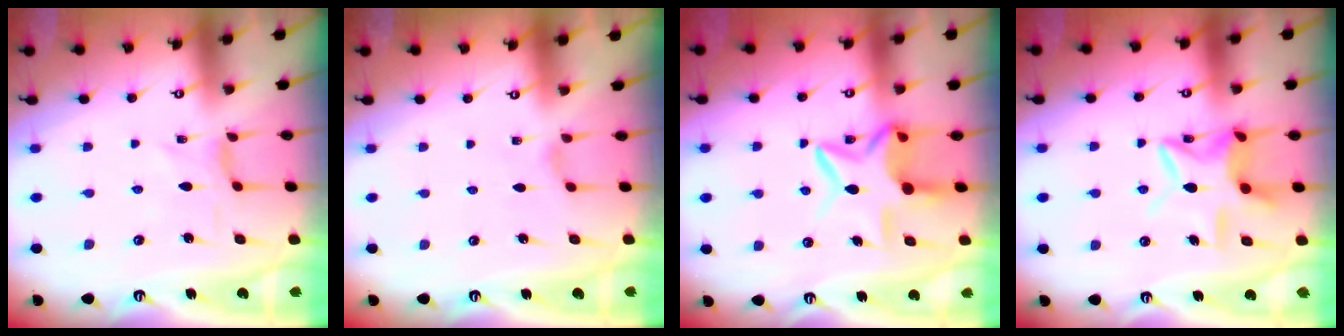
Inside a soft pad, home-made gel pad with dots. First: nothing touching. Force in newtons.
{"total": 0.0}
{"total": 11.8, "press": 11.8, "slide": 1.1}
{"total": 10.6, "press": 10.5, "slide": 1.0}